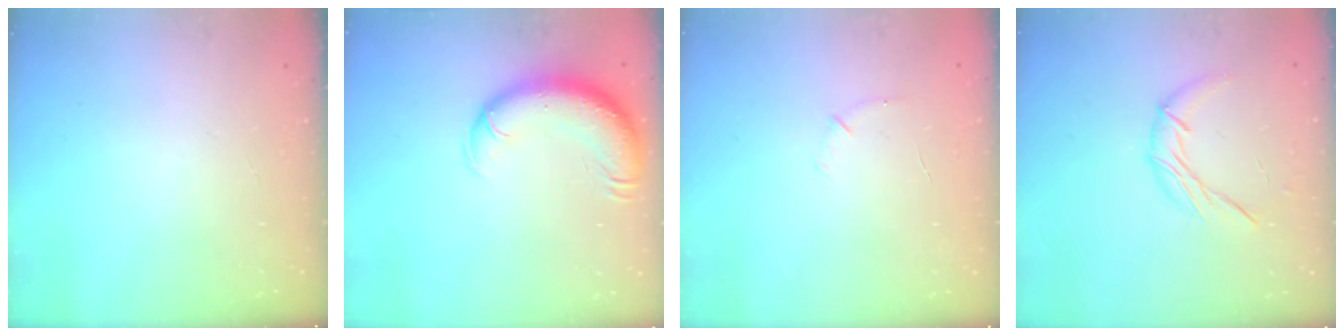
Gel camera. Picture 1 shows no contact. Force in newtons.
{"total": 12.3, "press": 11.9, "slide": 3.3}
{"total": 3.3, "press": 3.2, "slide": 0.9}
{"total": 7.8, "press": 7.8, "slide": 0.5}